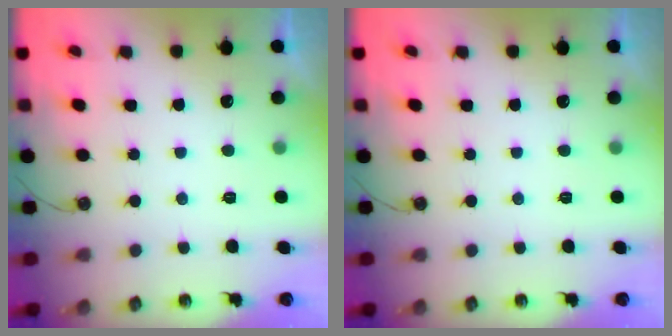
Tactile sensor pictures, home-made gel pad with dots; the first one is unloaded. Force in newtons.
{"total": 0.0}